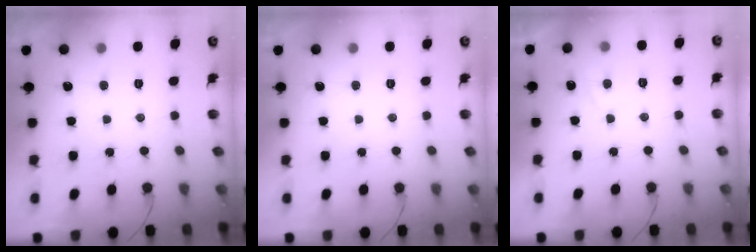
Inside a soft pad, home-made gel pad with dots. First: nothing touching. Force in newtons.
{"total": 0.0}
{"total": 1.8, "press": 1.6, "slide": 0.7}